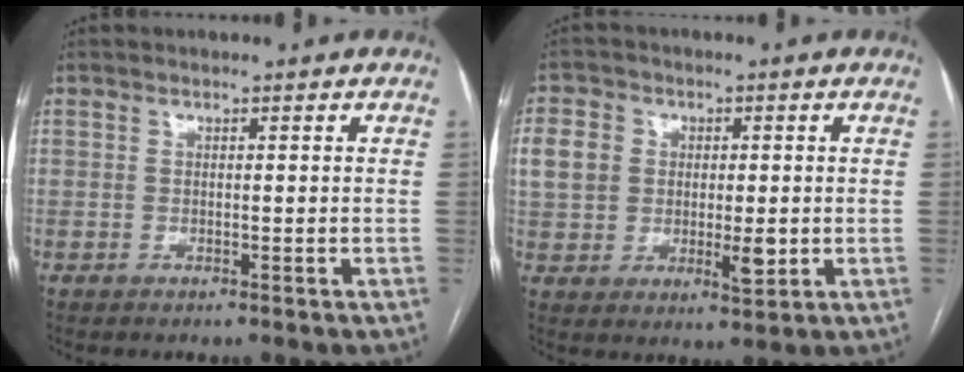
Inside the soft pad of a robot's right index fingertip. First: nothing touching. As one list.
[{"total": 9.0, "force": [0.5, 6.6, 6.1], "torque": [-0.104, 0.003, 0.014]}]